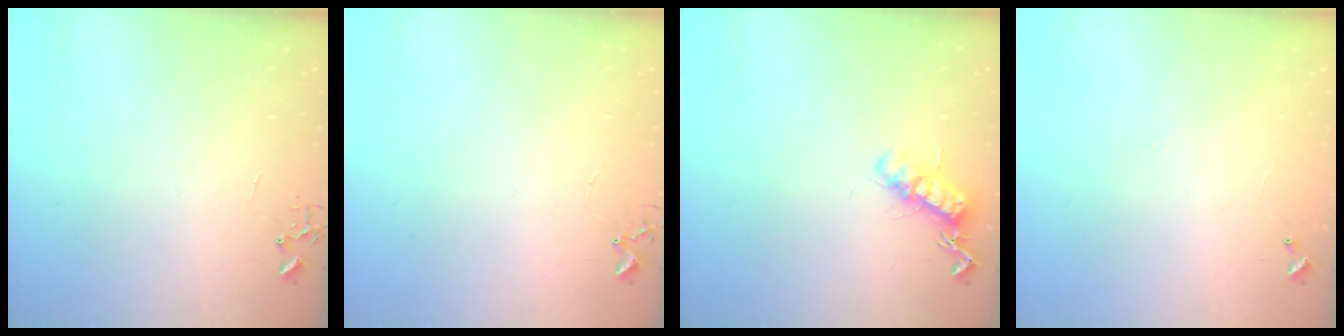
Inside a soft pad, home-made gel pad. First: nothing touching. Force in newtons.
{"total": 5.1, "press": 5.1, "slide": 0.3}
{"total": 12.5, "press": 12.5, "slide": 0.4}
{"total": 3.8, "press": 3.8, "slide": 0.5}